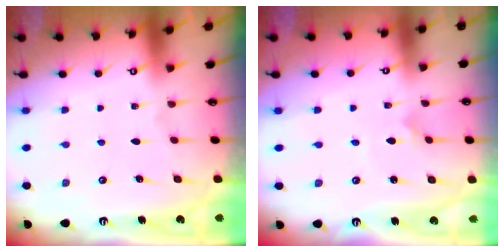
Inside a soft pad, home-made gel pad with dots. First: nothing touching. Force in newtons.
{"total": 1.6, "press": 1.6, "slide": 0.1}